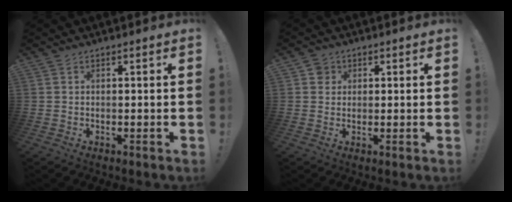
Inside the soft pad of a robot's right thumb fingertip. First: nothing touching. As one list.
[{"total": 3.4, "force": [1.3, 3.1, 0.7], "torque": [-0.010, 0.005, 0.024]}]